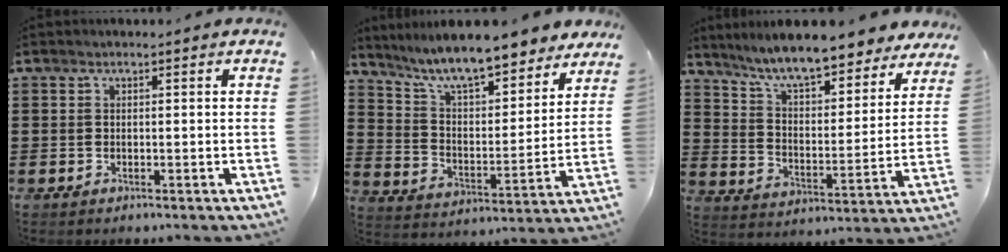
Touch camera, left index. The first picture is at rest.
{"total": 10.0, "force": [8.9, 1.1, 4.5], "torque": [-0.121, -0.050, 0.153]}
{"total": 9.1, "force": [8.2, 0.4, 4.0], "torque": [-0.108, -0.047, 0.141]}